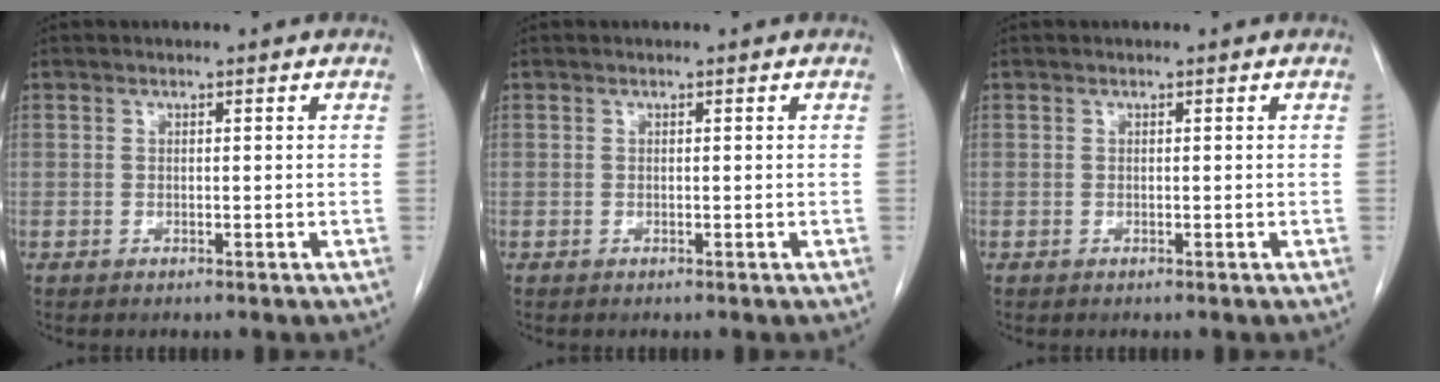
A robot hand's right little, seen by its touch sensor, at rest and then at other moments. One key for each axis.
{"total": 0.0}
{"total": 0.0}